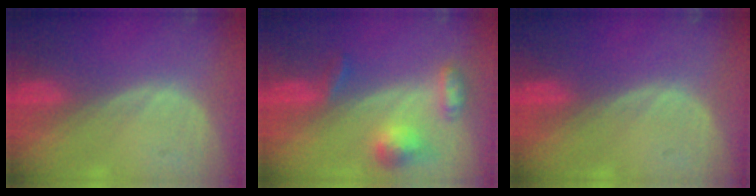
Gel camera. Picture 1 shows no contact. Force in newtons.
{"total": 5.7, "press": 5.3, "slide": 2.1}
{"total": 0.0}